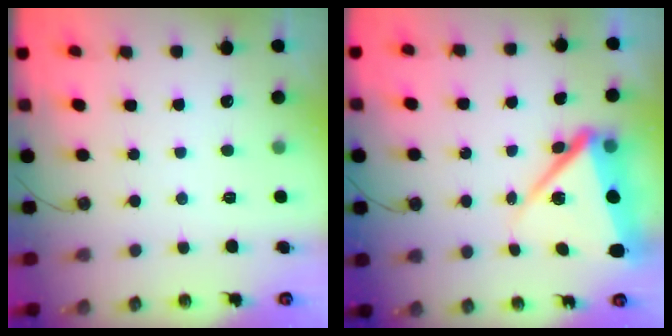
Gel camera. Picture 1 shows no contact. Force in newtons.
{"total": 11.8, "press": 11.8, "slide": 1.2}